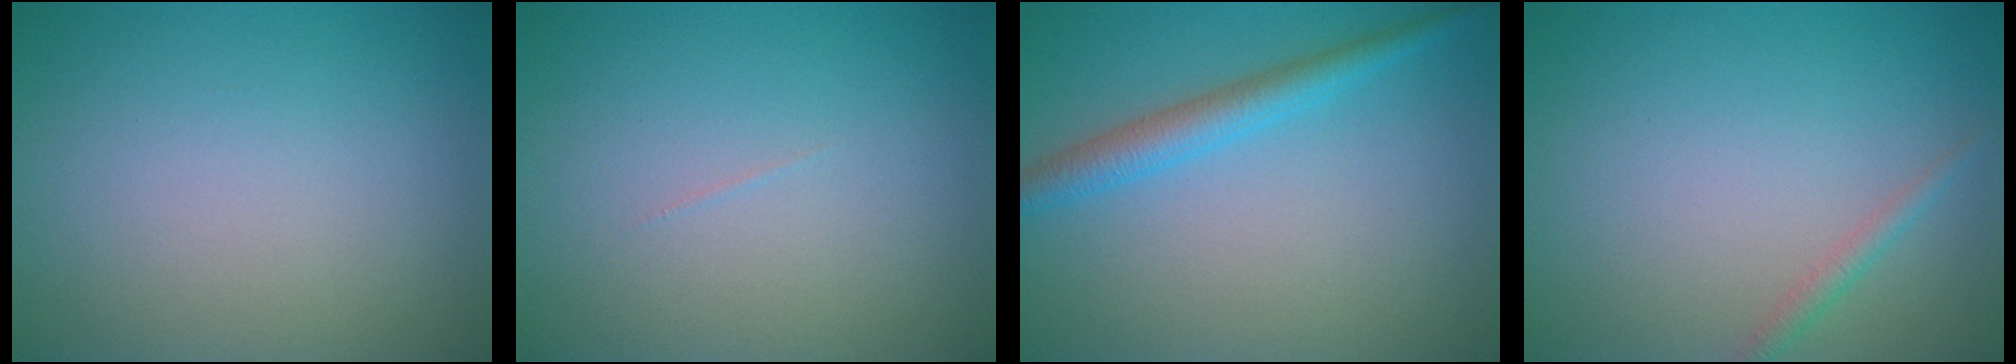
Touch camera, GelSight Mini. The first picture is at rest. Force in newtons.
{"total": 0.0}
{"total": 3.0, "press": 3.0, "slide": 0.1}
{"total": 1.2, "press": 1.2, "slide": 0.0}